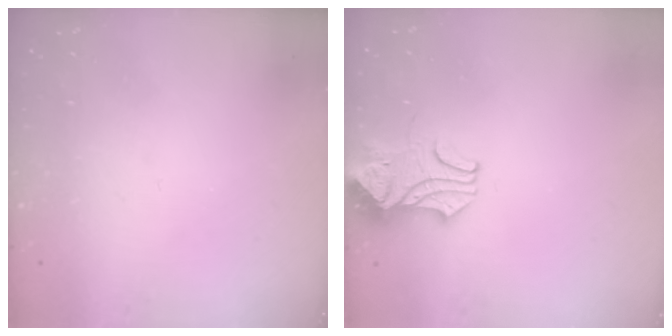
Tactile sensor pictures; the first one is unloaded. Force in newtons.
{"total": 2.5, "press": 2.3, "slide": 0.9}